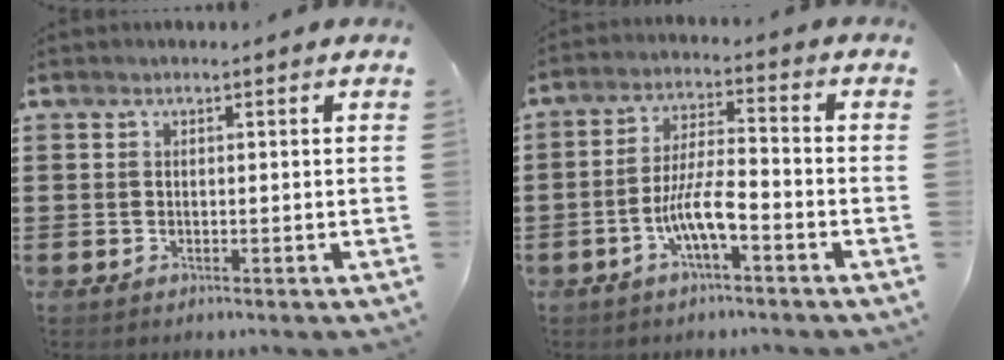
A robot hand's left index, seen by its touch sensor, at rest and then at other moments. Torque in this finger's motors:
{"motor_torque": [1.29, 0.85, 0.30, 0.09]}